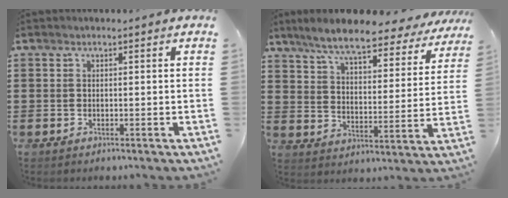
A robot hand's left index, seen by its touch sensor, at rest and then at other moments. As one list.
[{"total": 8.3, "force": [7.3, 0.8, 3.9], "torque": [-0.105, -0.035, 0.125]}]